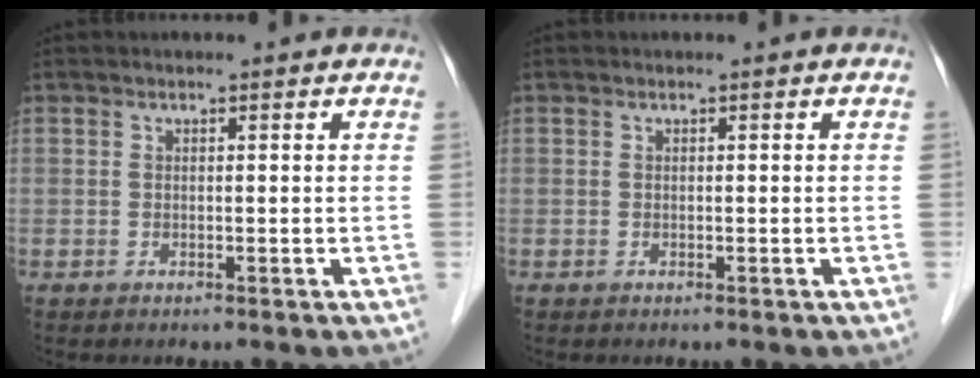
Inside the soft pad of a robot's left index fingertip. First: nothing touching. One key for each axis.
{"total": 0.0}